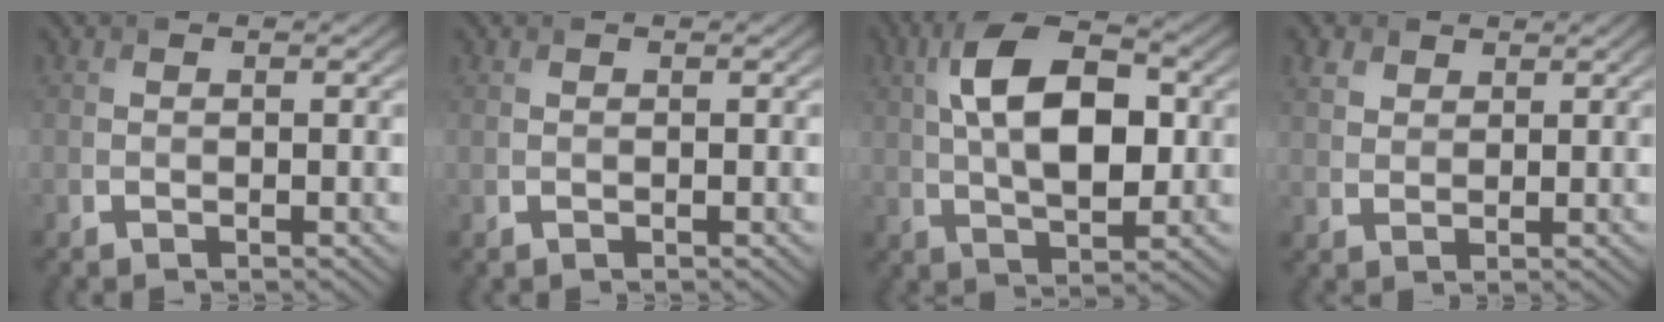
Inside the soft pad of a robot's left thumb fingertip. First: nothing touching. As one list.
[{"total": 0.0}, {"total": 11.7, "force": [1.9, 6.0, 9.9], "torque": [-0.182, 0.012, 0.027]}, {"total": 2.7, "force": [1.7, 1.9, 1.0], "torque": [-0.030, 0.002, 0.037]}]